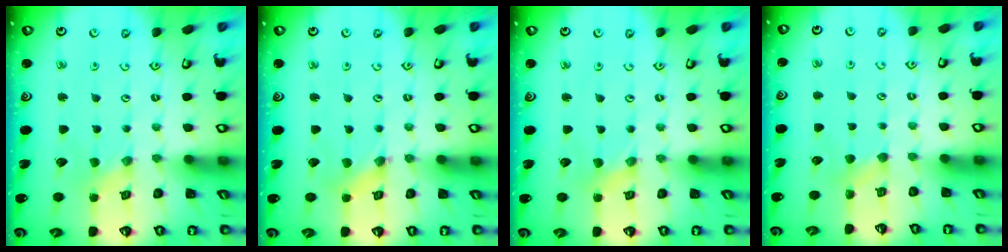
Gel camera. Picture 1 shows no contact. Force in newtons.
{"total": 1.2, "press": 1.2, "slide": 0.3}
{"total": 1.6, "press": 1.6, "slide": 0.3}
{"total": 3.3, "press": 3.2, "slide": 0.5}